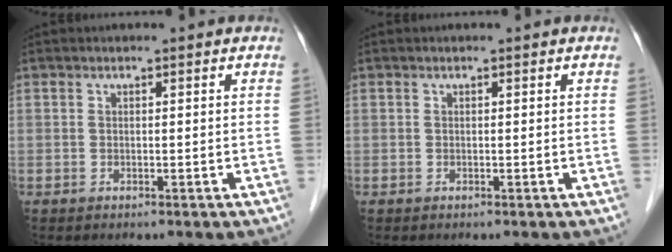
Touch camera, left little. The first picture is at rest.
{"total": 0.0}